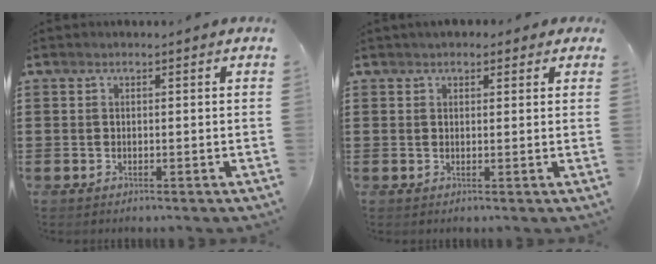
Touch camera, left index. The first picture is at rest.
{"total": 1.8, "force": [1.4, 1.1, 0.4], "torque": [-0.013, 0.009, 0.026]}